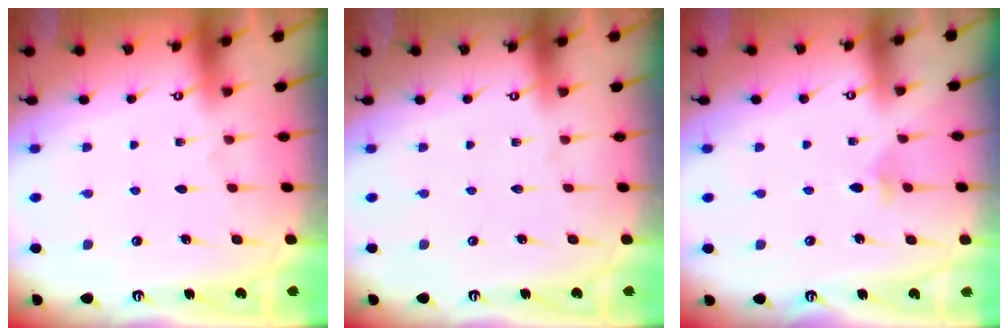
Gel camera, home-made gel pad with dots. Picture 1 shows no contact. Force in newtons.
{"total": 0.0}
{"total": 3.0, "press": 2.9, "slide": 0.7}